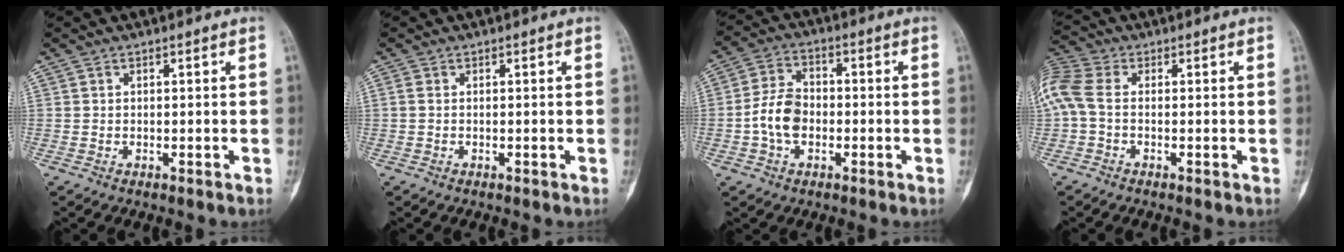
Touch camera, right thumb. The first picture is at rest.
{"total": 0.7, "force": [0.1, 0.5, 0.5], "torque": [-0.015, 0.000, 0.004]}
{"total": 8.0, "force": [-1.6, 5.6, 5.5], "torque": [-0.096, 0.022, -0.039]}
{"total": 8.4, "force": [0.2, 5.2, 6.5], "torque": [-0.169, 0.020, -0.002]}